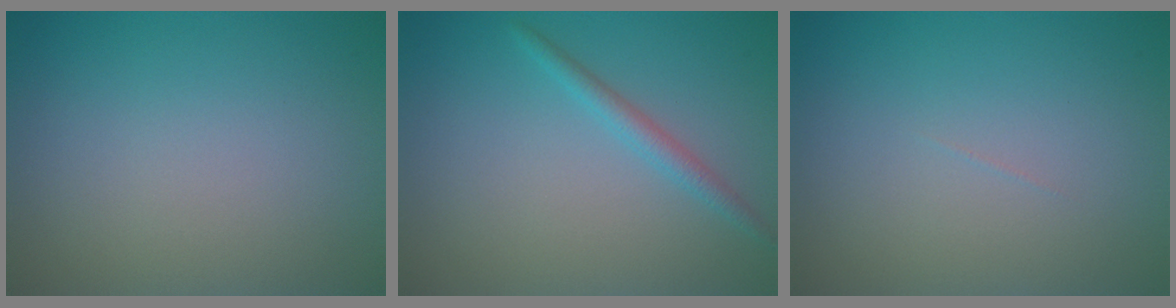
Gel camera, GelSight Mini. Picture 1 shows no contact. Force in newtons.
{"total": 1.7, "press": 1.7, "slide": 0.1}
{"total": 0.0}